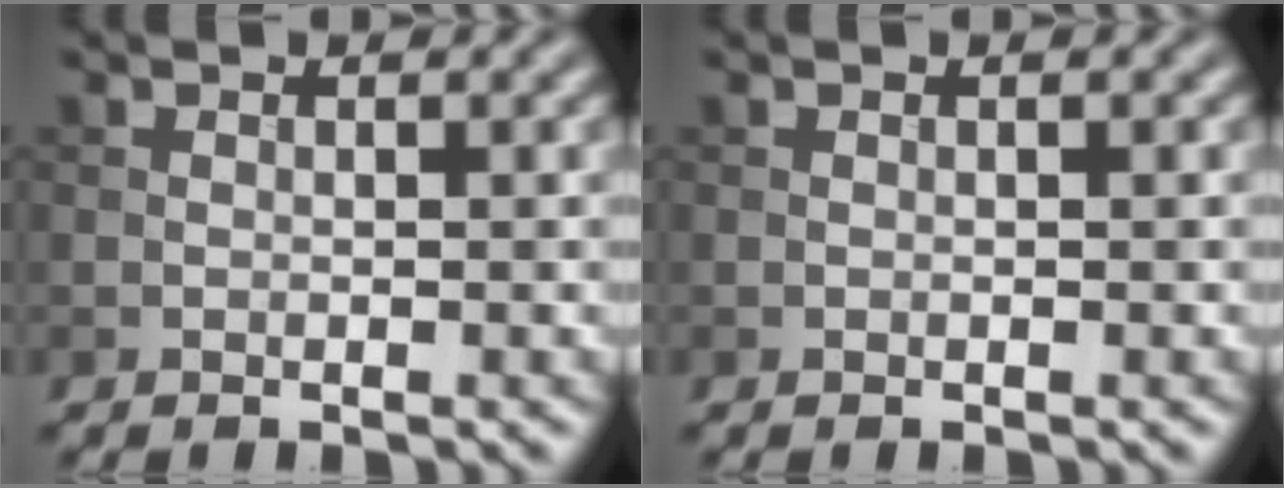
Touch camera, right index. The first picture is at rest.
{"total": 0.0}